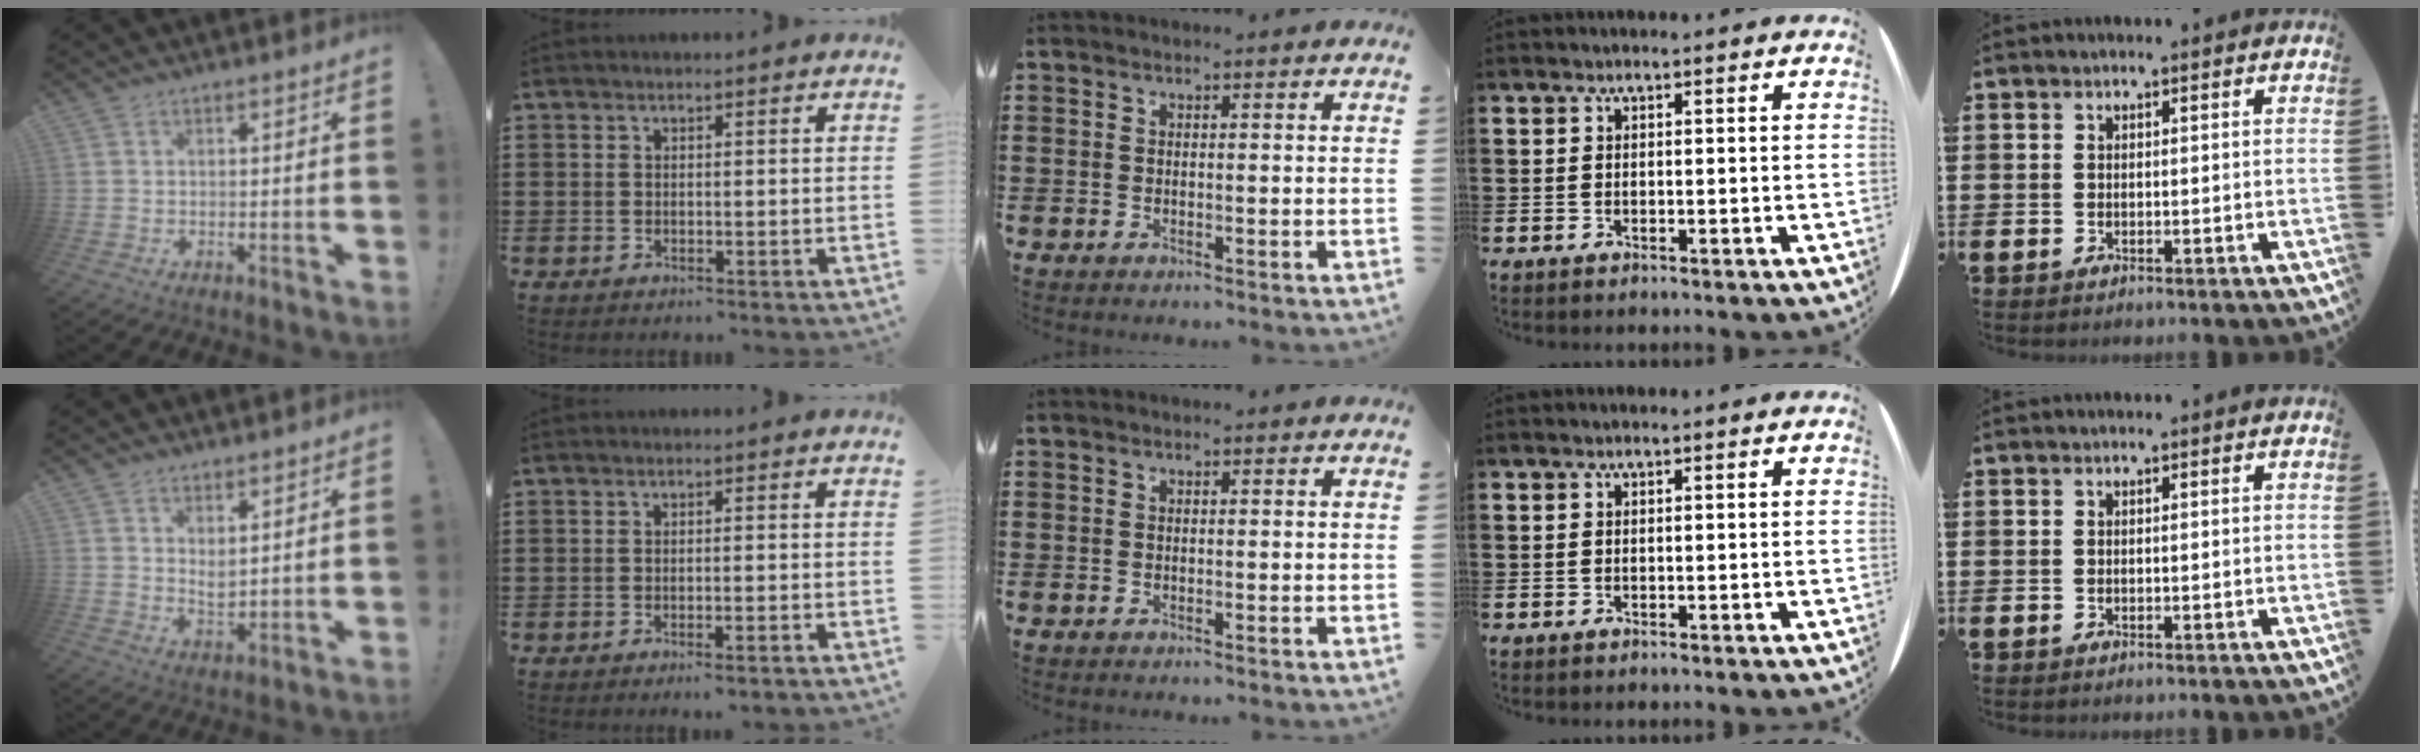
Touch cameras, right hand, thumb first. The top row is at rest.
{"thumb": {"total": 4.0, "force": [2.8, 1.9, 2.1], "torque": [-0.026, -0.022, 0.050]}, "index": {"total": 0.9, "force": [-0.7, -0.1, 0.6], "torque": [-0.012, -0.003, -0.014]}}